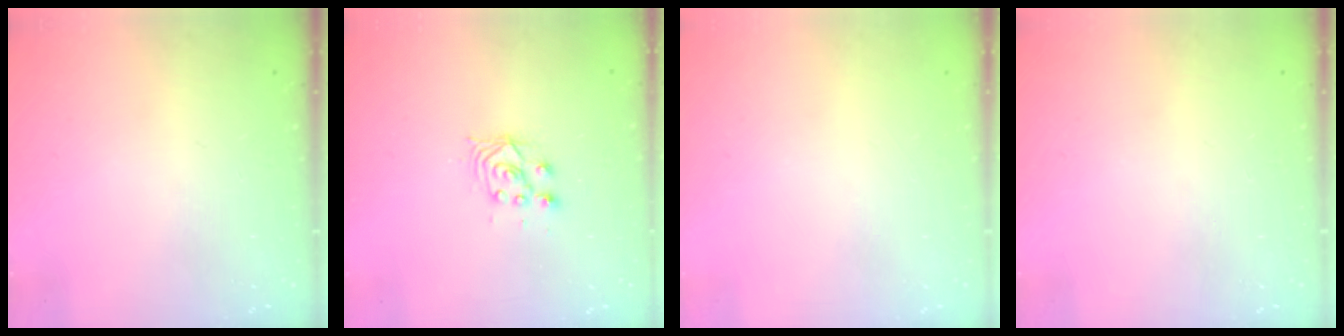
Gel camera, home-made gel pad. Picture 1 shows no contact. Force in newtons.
{"total": 4.0, "press": 4.0, "slide": 0.7}
{"total": 0.0}
{"total": 0.0}